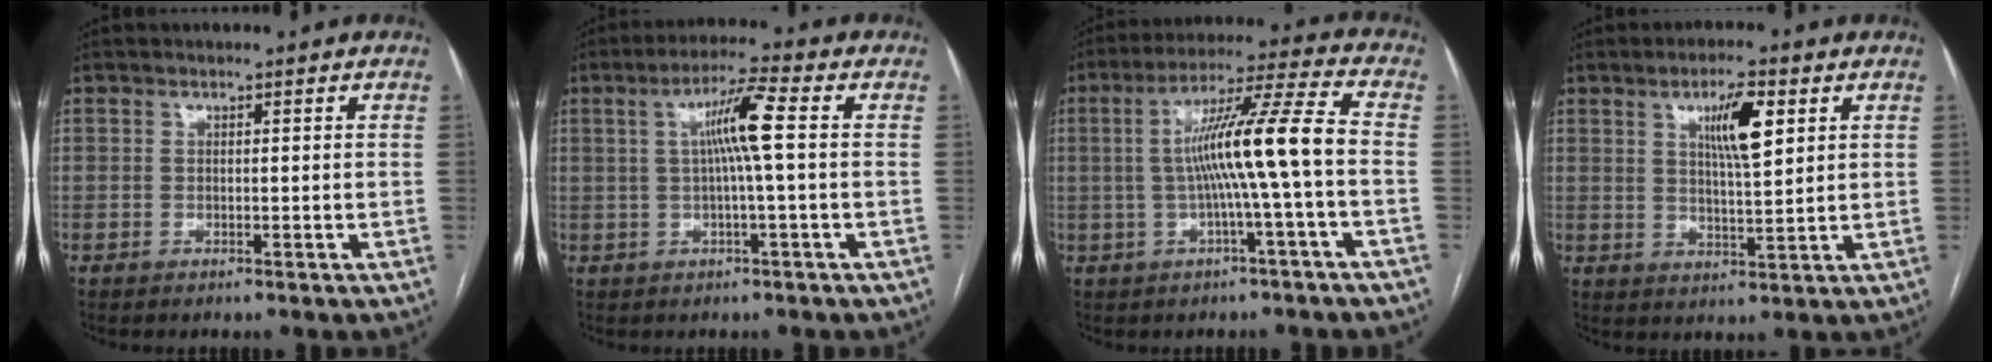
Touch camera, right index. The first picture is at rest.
{"total": 6.9, "force": [0.8, -0.5, 6.8], "torque": [-0.120, 0.012, 0.015]}
{"total": 11.8, "force": [-1.0, -1.3, 11.7], "torque": [-0.201, 0.021, -0.017]}
{"total": 7.2, "force": [3.0, 1.1, 6.5], "torque": [-0.113, 0.001, 0.051]}